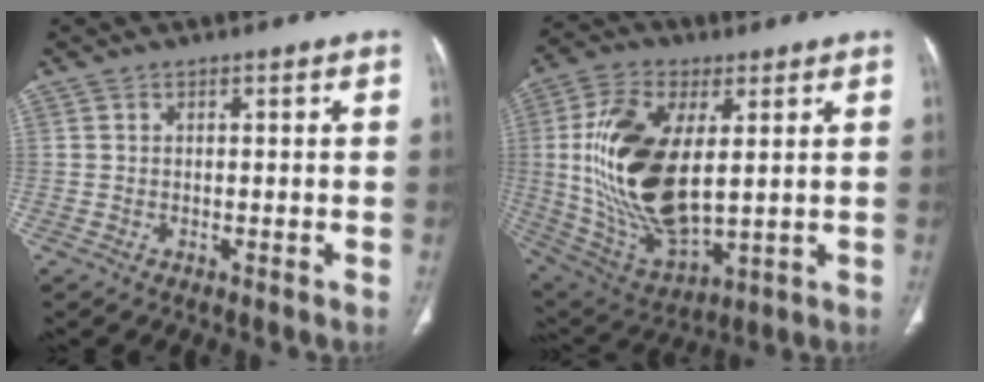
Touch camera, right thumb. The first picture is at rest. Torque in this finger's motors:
{"motor_torque": [-0.22, 4.79, 1.96, 0.37, 0.28]}